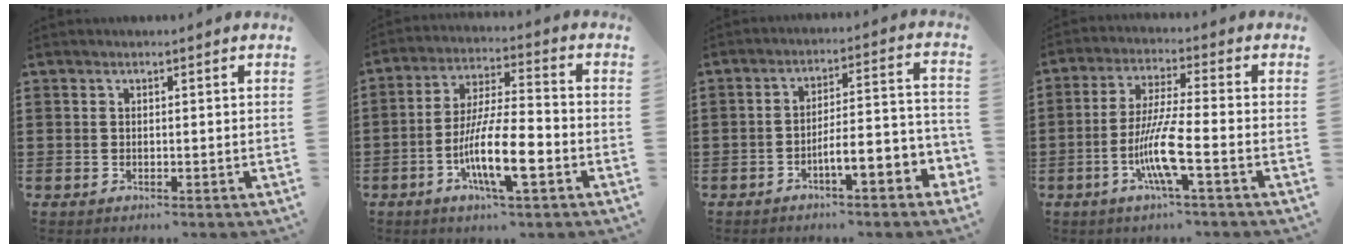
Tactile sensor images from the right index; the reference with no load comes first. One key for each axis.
{"total": 11.2, "fx": -4.2, "fy": 2.6, "fz": 10.1, "tx": -0.202, "ty": -0.007, "tz": -0.078}
{"total": 5.9, "fx": -3.6, "fy": 1.0, "fz": 4.6, "tx": -0.080, "ty": -0.008, "tz": -0.068}
{"total": 8.8, "fx": -3.2, "fy": 0.8, "fz": 8.1, "tx": -0.175, "ty": -0.017, "tz": -0.067}